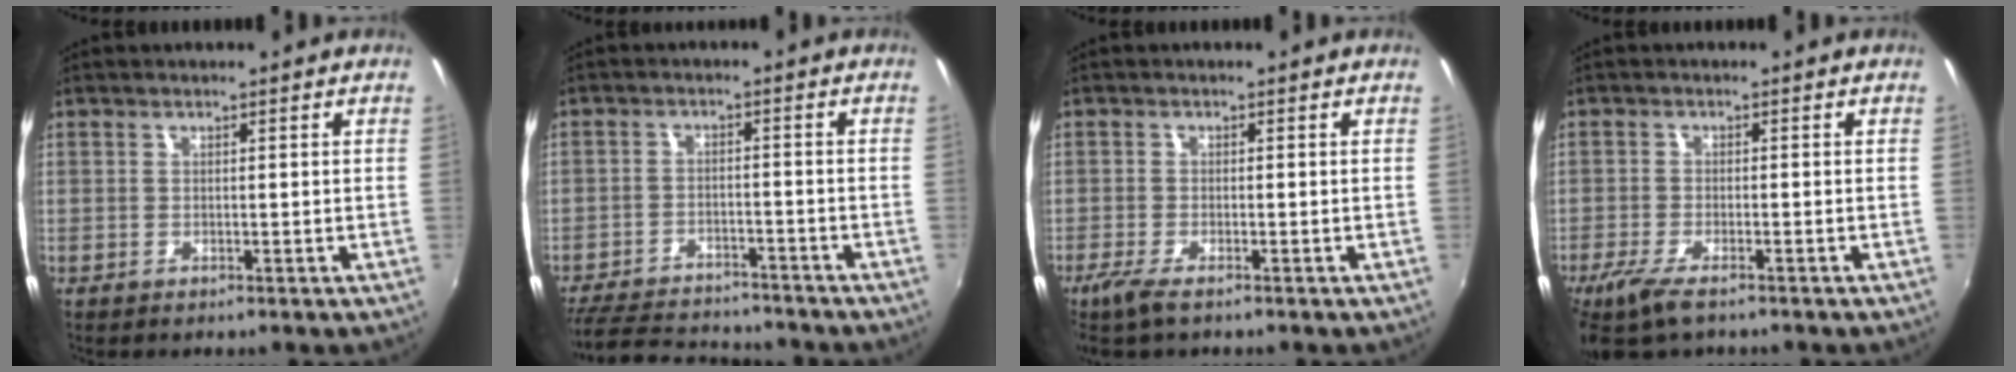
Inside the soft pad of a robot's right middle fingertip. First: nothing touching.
{"total": 14.2, "force": [-12.6, 4.3, 4.8], "torque": [-0.122, 0.000, -0.192]}
{"total": 4.0, "force": [-2.7, 0.5, 2.9], "torque": [-0.067, -0.015, -0.052]}
{"total": 6.3, "force": [-4.5, 1.6, 4.1], "torque": [-0.104, -0.023, -0.086]}